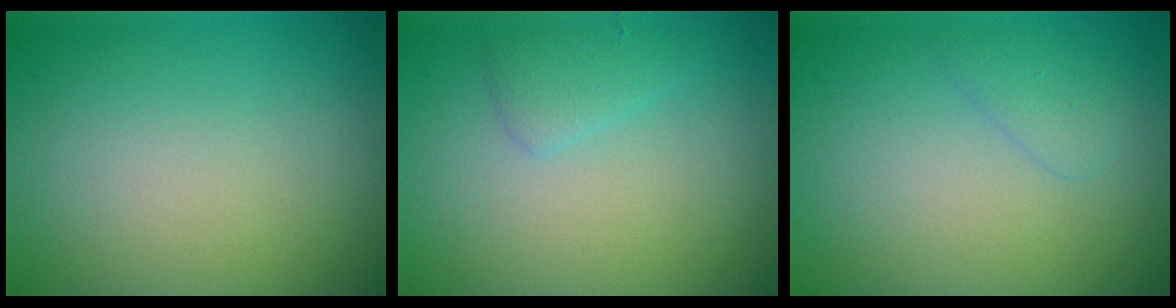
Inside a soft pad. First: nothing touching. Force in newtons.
{"total": 1.6, "press": 1.6, "slide": 0.1}
{"total": 1.4, "press": 1.4, "slide": 0.2}